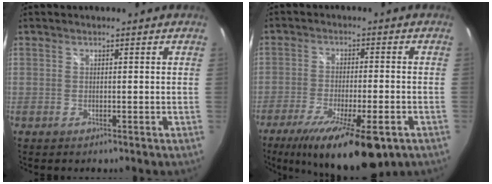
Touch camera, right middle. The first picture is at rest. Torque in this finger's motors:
{"motor_torque": [1.22, -0.92, 0.31, 0.11]}